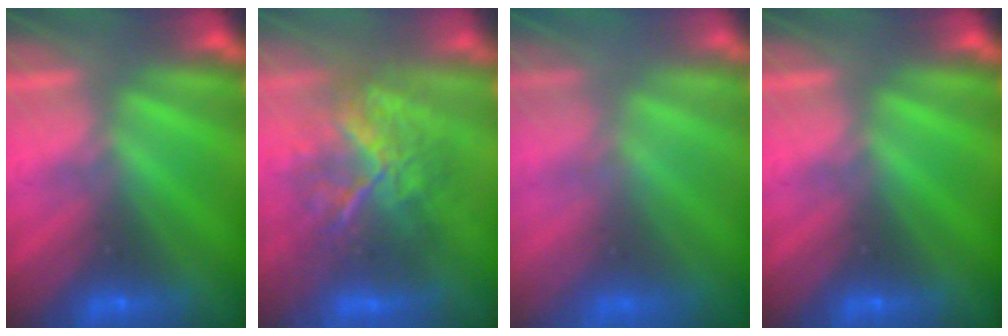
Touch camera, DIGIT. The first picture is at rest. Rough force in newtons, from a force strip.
{"total": 7.7}
{"total": 7.4}
{"total": 0.0}